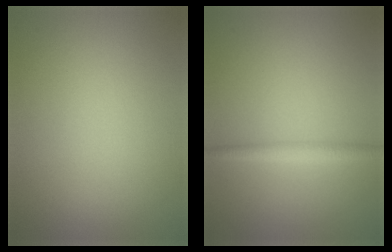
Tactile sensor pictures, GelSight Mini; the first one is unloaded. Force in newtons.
{"total": 1.7, "press": 1.7, "slide": 0.1}